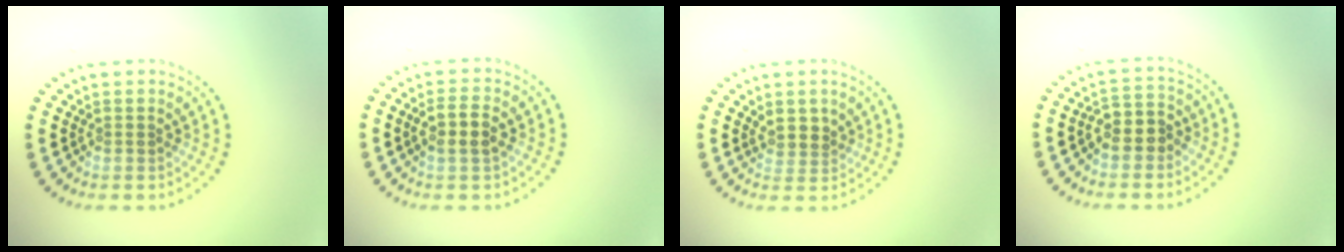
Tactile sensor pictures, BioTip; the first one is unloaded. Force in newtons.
{"total": 2.6, "press": 2.5, "slide": 0.9}
{"total": 1.7, "press": 1.4, "slide": 1.0}
{"total": 2.7, "press": 2.5, "slide": 1.2}